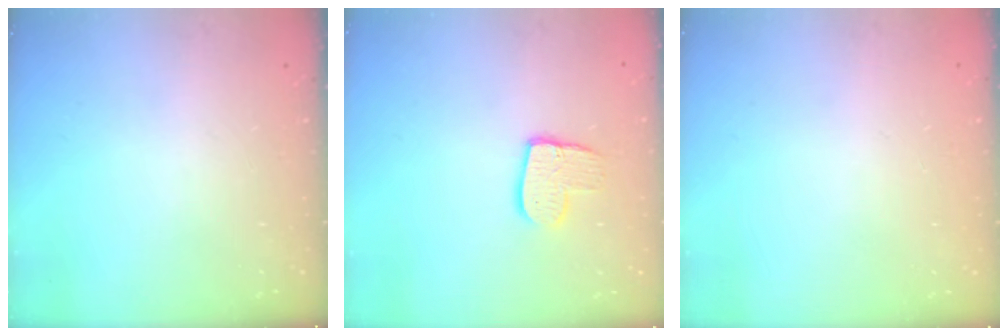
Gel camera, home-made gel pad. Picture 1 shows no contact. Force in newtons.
{"total": 9.8, "press": 9.8, "slide": 0.7}
{"total": 0.0}